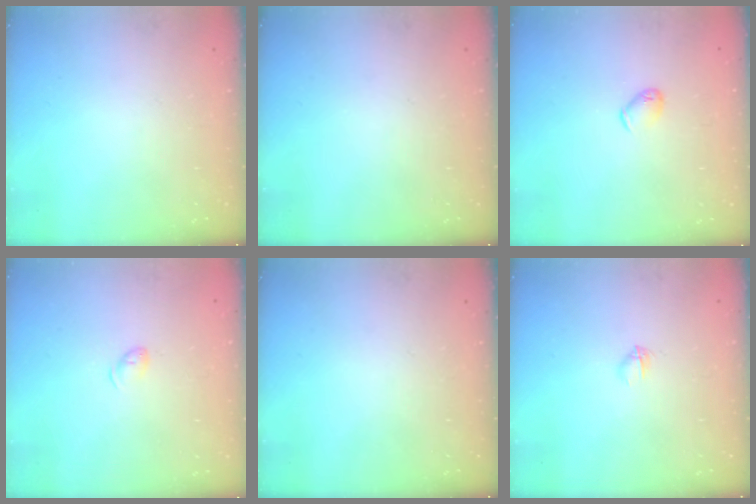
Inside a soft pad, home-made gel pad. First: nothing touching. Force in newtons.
{"total": 0.0}
{"total": 4.9, "press": 4.8, "slide": 0.9}
{"total": 4.6, "press": 4.5, "slide": 0.7}
{"total": 0.0}
{"total": 2.3, "press": 2.2, "slide": 0.8}